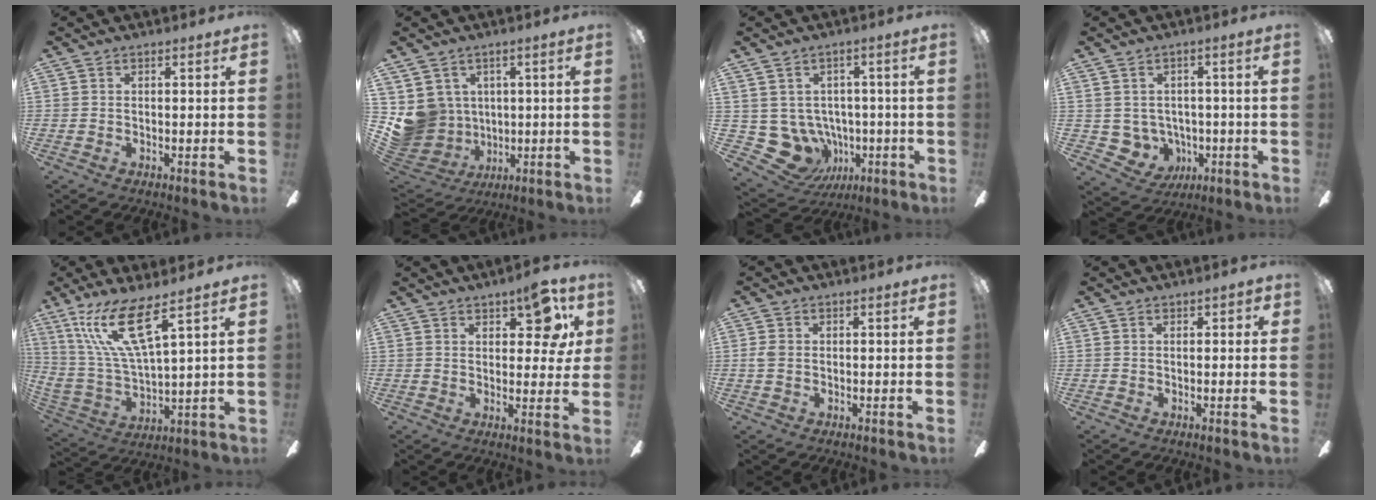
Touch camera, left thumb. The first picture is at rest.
{"total": 9.3, "force": [1.0, 9.1, 1.8], "torque": [-0.077, -0.017, 0.027]}
{"total": 9.1, "force": [-1.4, 8.5, 2.8], "torque": [-0.100, -0.008, -0.014]}
{"total": 5.9, "force": [0.4, 5.9, 0.9], "torque": [-0.061, -0.010, 0.018]}
{"total": 16.8, "force": [9.7, 4.3, 13.0], "torque": [-0.286, -0.037, 0.163]}
{"total": 9.2, "force": [4.8, 4.7, 6.3], "torque": [-0.064, -0.018, 0.080]}
{"total": 1.8, "force": [-0.1, 1.3, 1.3], "torque": [-0.026, 0.003, -0.002]}
{"total": 0.9, "force": [0.2, 0.7, 0.5], "torque": [-0.003, 0.000, 0.002]}